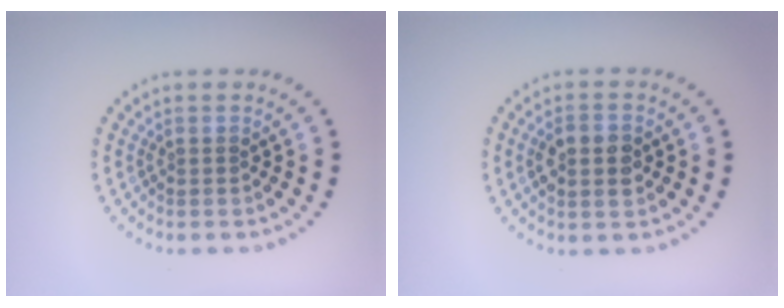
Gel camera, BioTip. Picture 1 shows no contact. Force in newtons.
{"total": 2.7, "press": 2.7, "slide": 0.1}